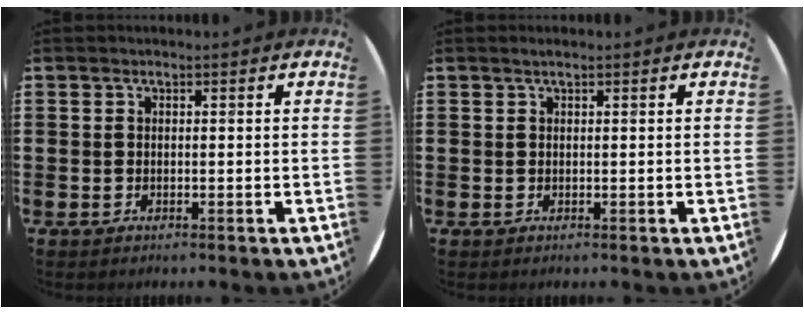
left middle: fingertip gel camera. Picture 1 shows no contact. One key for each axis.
{"total": 0.5, "fx": 0.4, "fy": 0.0, "fz": 0.4, "tx": -0.005, "ty": 0.002, "tz": 0.007}